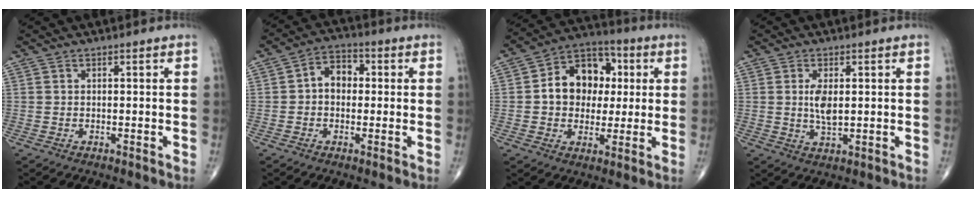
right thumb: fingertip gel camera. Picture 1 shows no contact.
{"total": 6.4, "force": [0.3, 4.7, 4.3], "torque": [-0.050, 0.019, -0.006]}
{"total": 13.8, "force": [1.6, 10.6, 8.6], "torque": [-0.089, 0.018, 0.019]}
{"total": 4.7, "force": [0.7, 2.1, 4.2], "torque": [-0.082, -0.011, 0.014]}